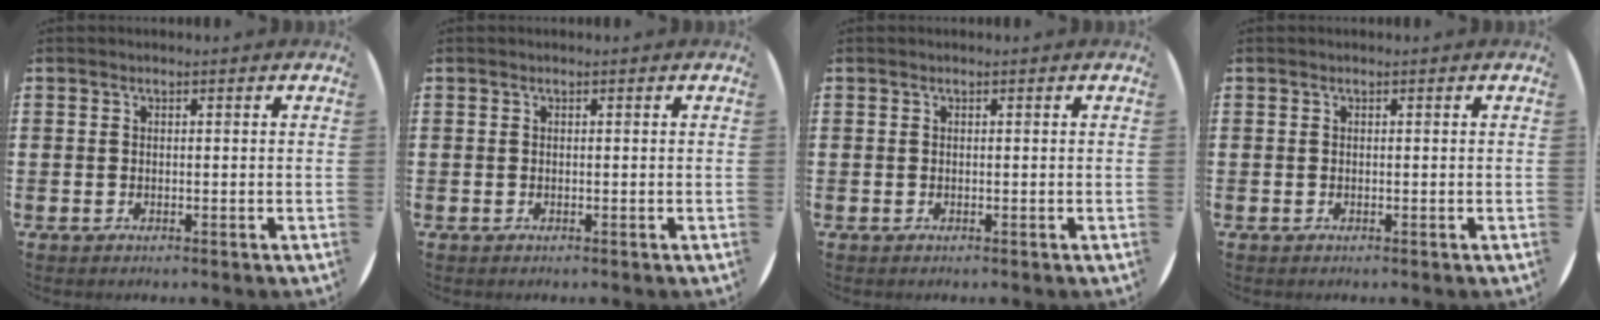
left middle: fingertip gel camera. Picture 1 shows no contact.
{"total": 0.0}
{"total": 0.0}
{"total": 0.0}